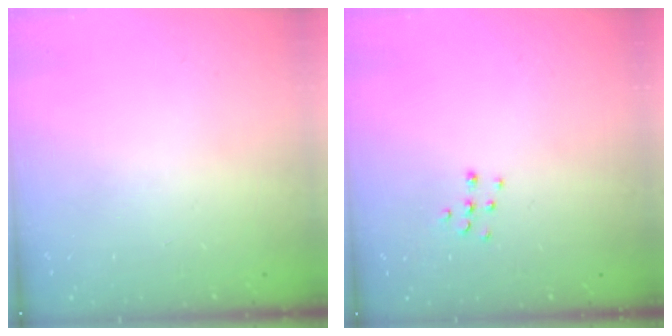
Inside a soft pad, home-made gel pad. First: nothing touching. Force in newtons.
{"total": 5.8, "press": 5.8, "slide": 0.3}